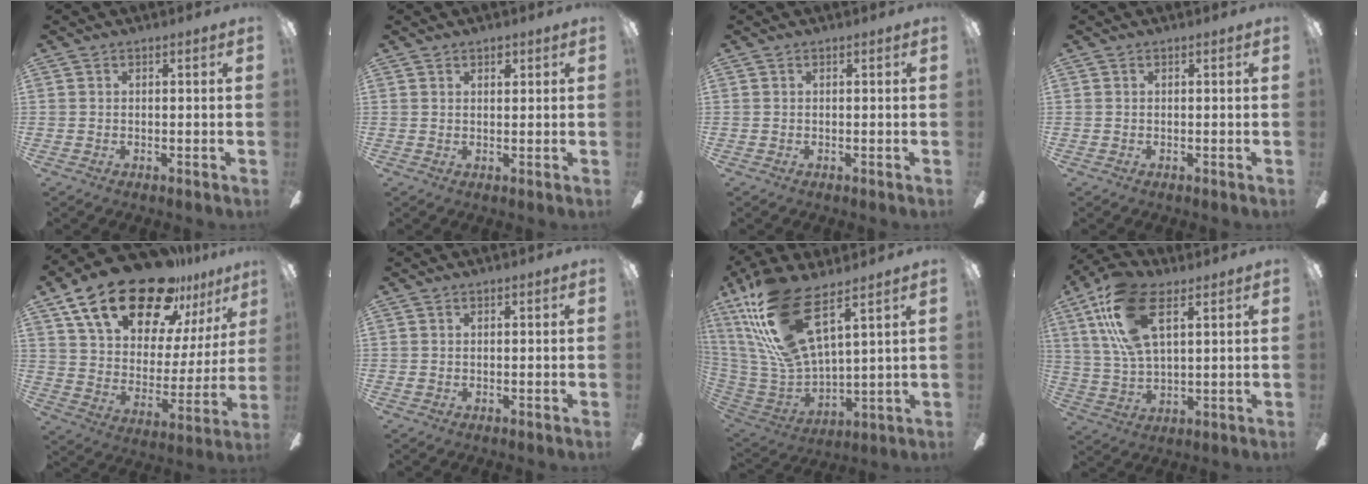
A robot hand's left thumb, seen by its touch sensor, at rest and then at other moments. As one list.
[{"total": 2.0, "force": [1.3, 1.1, 0.9], "torque": [-0.002, -0.005, 0.021]}, {"total": 0.0}, {"total": 0.0}, {"total": 25.3, "force": [17.3, 11.2, 14.6], "torque": [-0.247, -0.104, 0.300]}, {"total": 0.6, "force": [0.3, 0.5, 0.2], "torque": [-0.005, 0.004, 0.004]}, {"total": 22.7, "force": [13.9, 7.6, 16.3], "torque": [-0.364, -0.072, 0.244]}, {"total": 17.9, "force": [8.5, 8.4, 13.4], "torque": [-0.288, -0.009, 0.150]}]